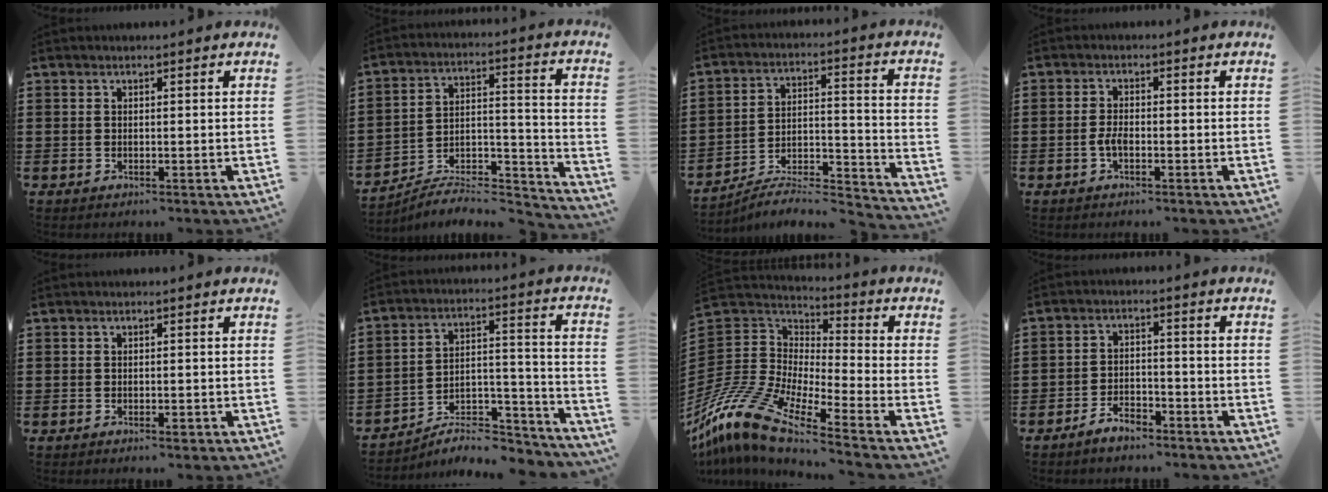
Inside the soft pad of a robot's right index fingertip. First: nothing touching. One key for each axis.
{"total": 5.8, "fx": -5.5, "fy": 1.4, "fz": 1.4, "tx": -0.018, "ty": 0.000, "tz": -0.109}
{"total": 5.5, "fx": -5.2, "fy": 0.8, "fz": 1.8, "tx": -0.026, "ty": -0.006, "tz": -0.105}
{"total": 2.2, "fx": -0.9, "fy": 0.8, "fz": 1.8, "tx": -0.050, "ty": -0.004, "tz": -0.021}
{"total": 0.8, "fx": -0.5, "fy": 0.3, "fz": 0.6, "tx": -0.013, "ty": -0.005, "tz": -0.008}
{"total": 6.2, "fx": -5.4, "fy": 2.1, "fz": 2.3, "tx": -0.034, "ty": 0.007, "tz": -0.103}
{"total": 12.2, "fx": -10.2, "fy": 2.7, "fz": 6.1, "tx": -0.174, "ty": -0.003, "tz": -0.217}
{"total": 3.9, "fx": -3.5, "fy": 1.2, "fz": 1.2, "tx": -0.020, "ty": 0.014, "tz": -0.068}